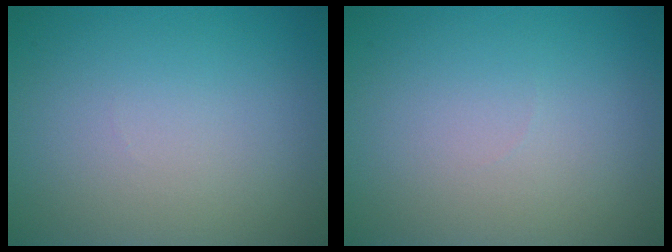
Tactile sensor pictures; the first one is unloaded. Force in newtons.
{"total": 0.0}